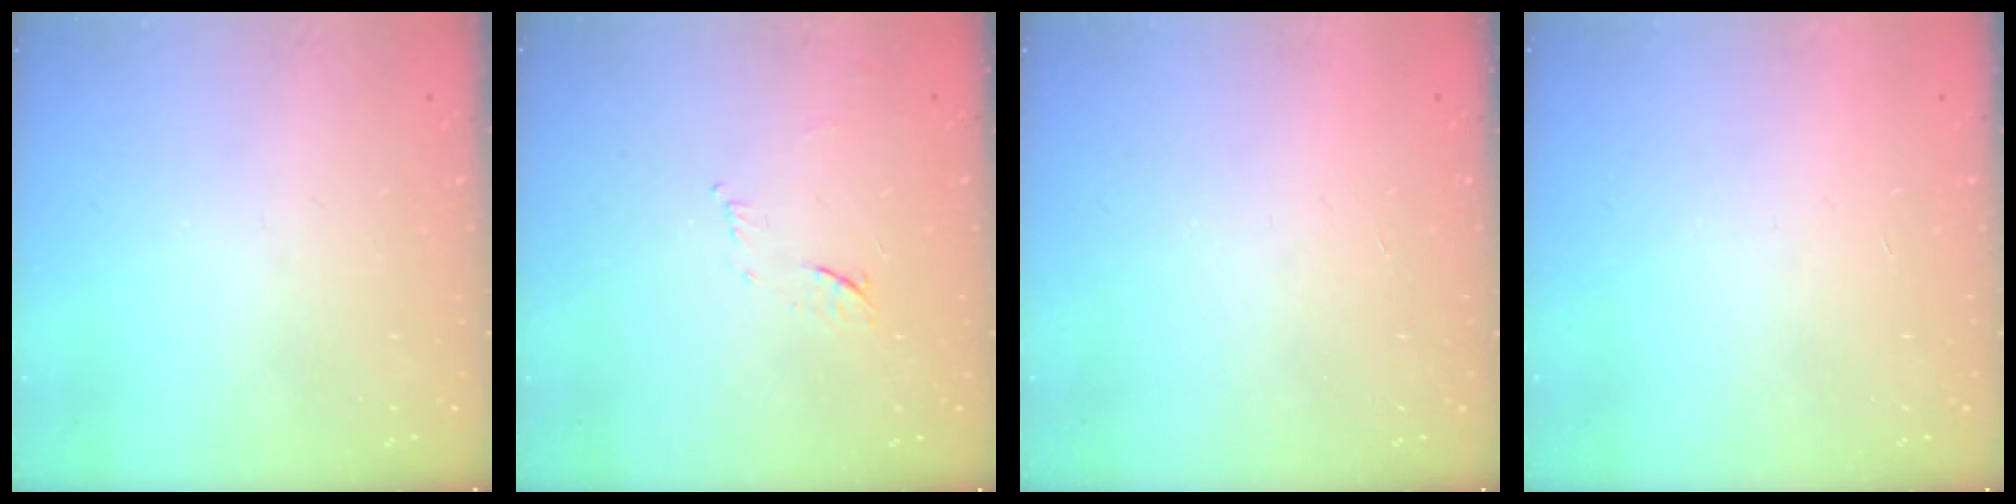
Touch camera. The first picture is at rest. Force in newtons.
{"total": 7.6, "press": 7.6, "slide": 0.9}
{"total": 1.6, "press": 1.5, "slide": 0.1}
{"total": 1.7, "press": 1.7, "slide": 0.1}